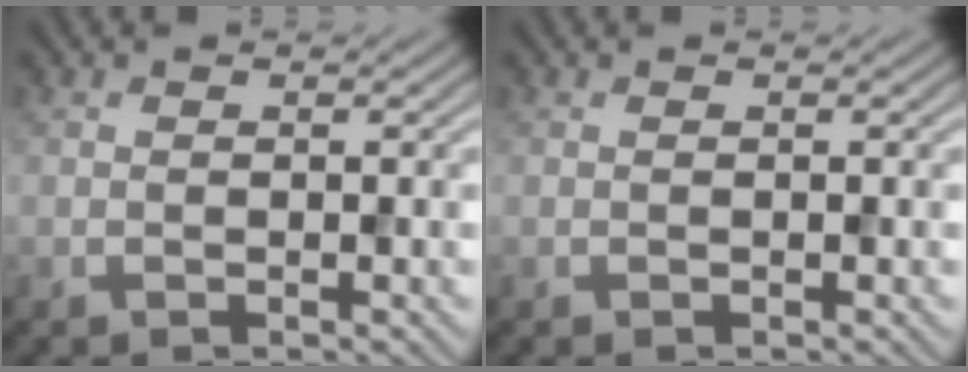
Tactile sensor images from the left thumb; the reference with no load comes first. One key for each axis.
{"total": 0.0}